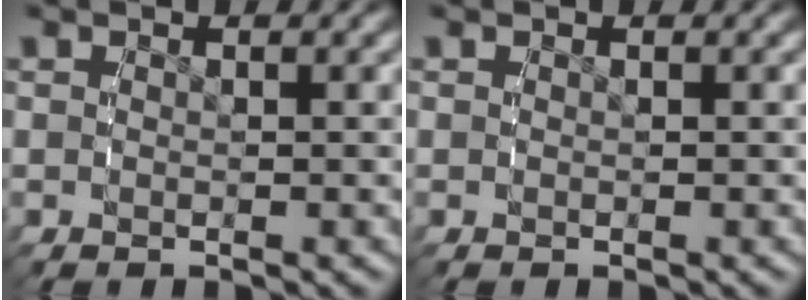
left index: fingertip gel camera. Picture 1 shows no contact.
{"total": 0.0}